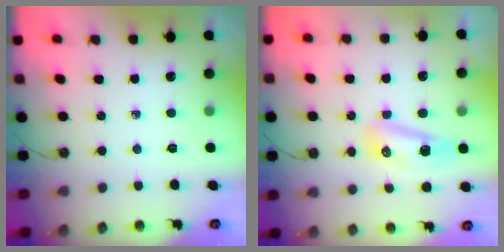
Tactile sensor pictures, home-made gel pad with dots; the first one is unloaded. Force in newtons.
{"total": 9.4, "press": 8.9, "slide": 3.1}